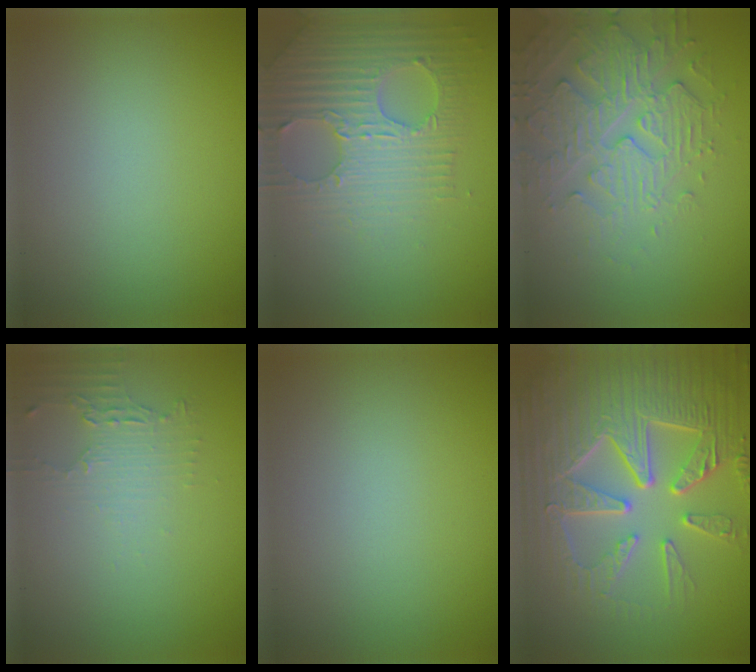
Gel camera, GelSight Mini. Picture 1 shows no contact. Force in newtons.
{"total": 4.5, "press": 4.3, "slide": 1.1}
{"total": 4.9, "press": 3.8, "slide": 3.0}
{"total": 2.3, "press": 1.7, "slide": 1.5}
{"total": 0.0}
{"total": 9.2, "press": 6.6, "slide": 6.3}